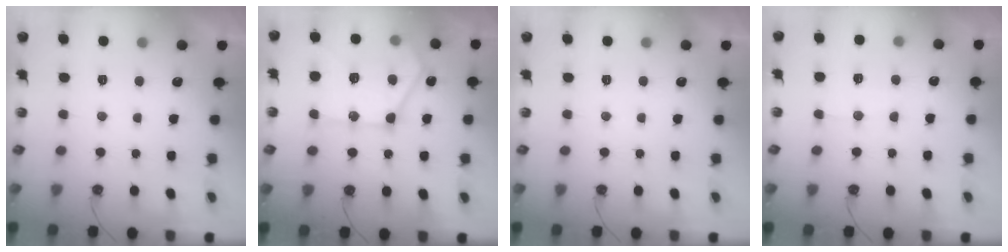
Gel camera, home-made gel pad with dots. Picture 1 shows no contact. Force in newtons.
{"total": 20.3, "press": 20.2, "slide": 1.9}
{"total": 0.0}
{"total": 7.1, "press": 7.1, "slide": 0.5}